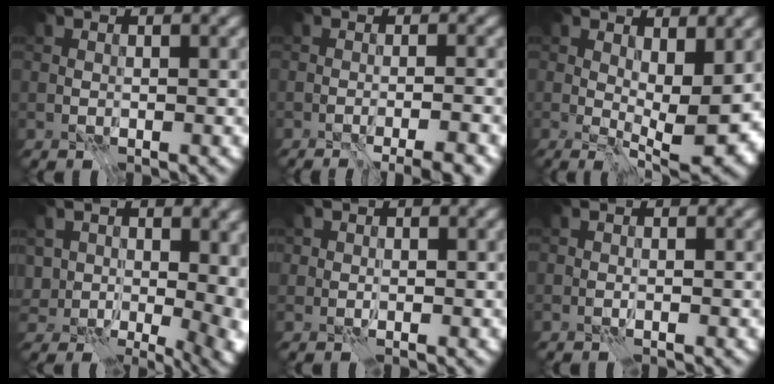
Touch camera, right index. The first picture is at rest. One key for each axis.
{"total": 4.2, "fx": -2.9, "fy": 0.4, "fz": 3.0, "tx": -0.032, "ty": 0.000, "tz": -0.037}
{"total": 7.4, "fx": 1.3, "fy": 2.4, "fz": 6.9, "tx": -0.104, "ty": -0.014, "tz": 0.026}
{"total": 8.4, "fx": 1.4, "fy": 6.1, "fz": 5.7, "tx": -0.106, "ty": -0.025, "tz": 0.040}
{"total": 0.6, "fx": 0.4, "fy": 0.5, "fz": -0.1, "tx": 0.003, "ty": -0.004, "tz": 0.008}
{"total": 0.0}